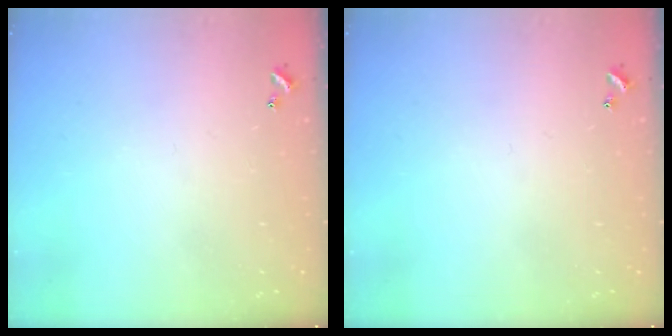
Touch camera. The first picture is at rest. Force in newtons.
{"total": 0.0}